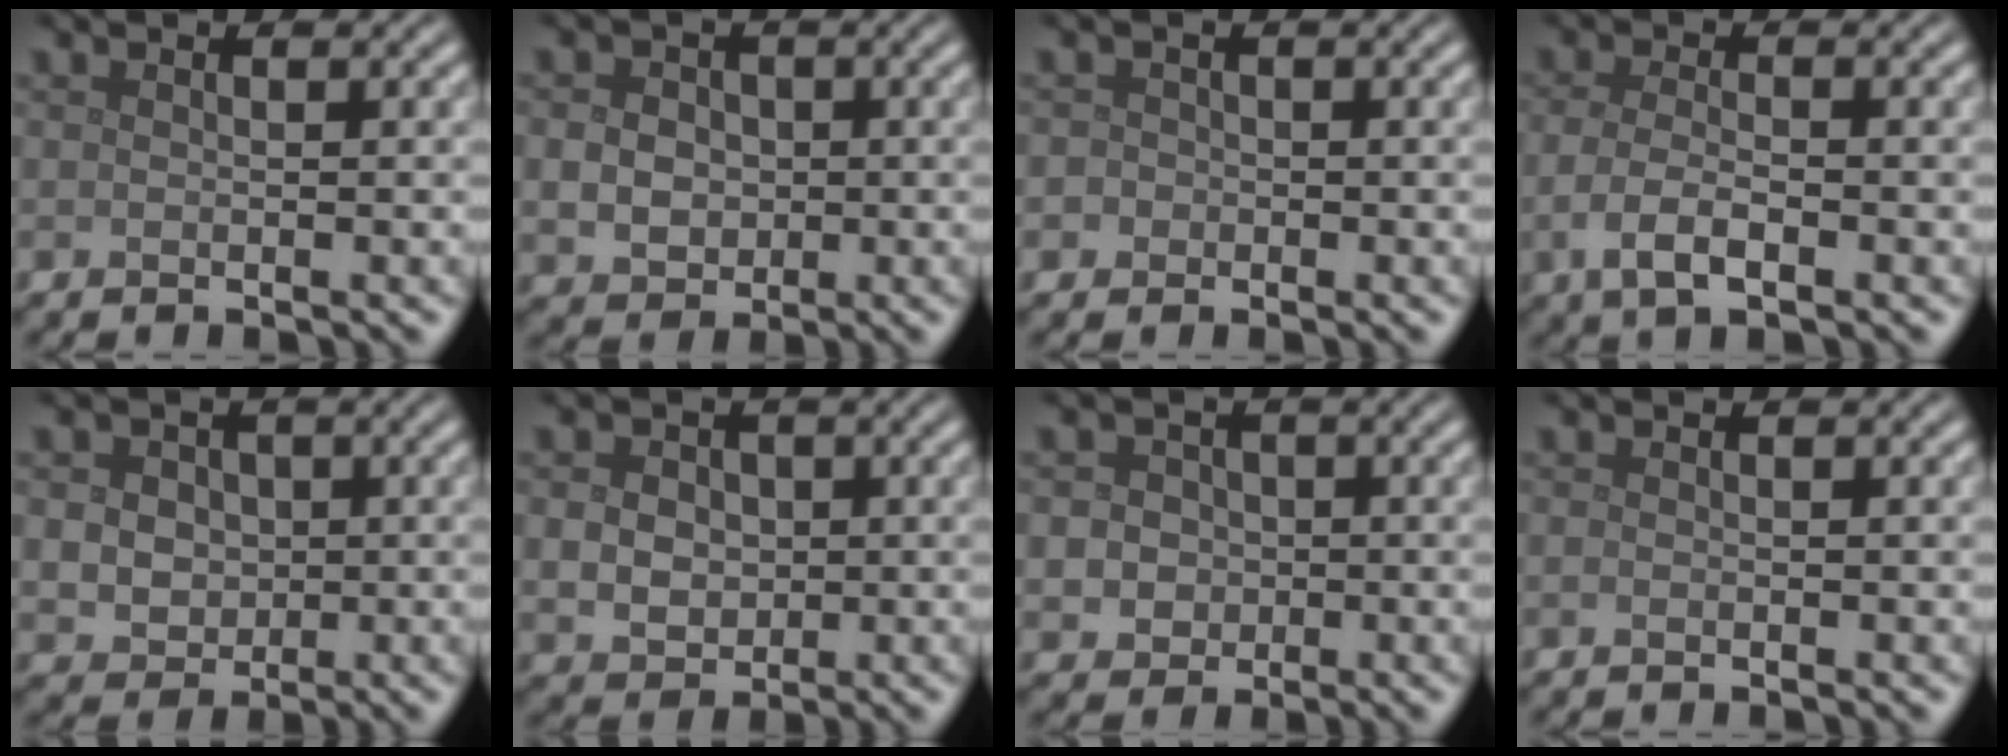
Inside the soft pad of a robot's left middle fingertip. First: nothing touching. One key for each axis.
{"total": 4.6, "fx": 0.1, "fy": 4.0, "fz": 2.4, "tx": -0.035, "ty": 0.014, "tz": -0.014}
{"total": 1.3, "fx": -0.2, "fy": 1.3, "fz": 0.3, "tx": 0.006, "ty": 0.003, "tz": -0.010}
{"total": 3.3, "fx": -1.1, "fy": 1.3, "fz": 2.8, "tx": -0.062, "ty": -0.006, "tz": -0.025}
{"total": 5.1, "fx": 0.8, "fy": 4.4, "fz": 2.6, "tx": -0.040, "ty": 0.022, "tz": 0.001}
{"total": 4.4, "fx": 0.4, "fy": 3.7, "fz": 2.3, "tx": -0.039, "ty": 0.014, "tz": -0.008}
{"total": 4.1, "fx": 0.0, "fy": 3.8, "fz": 1.5, "tx": -0.008, "ty": 0.024, "tz": -0.014}
{"total": 0.0}